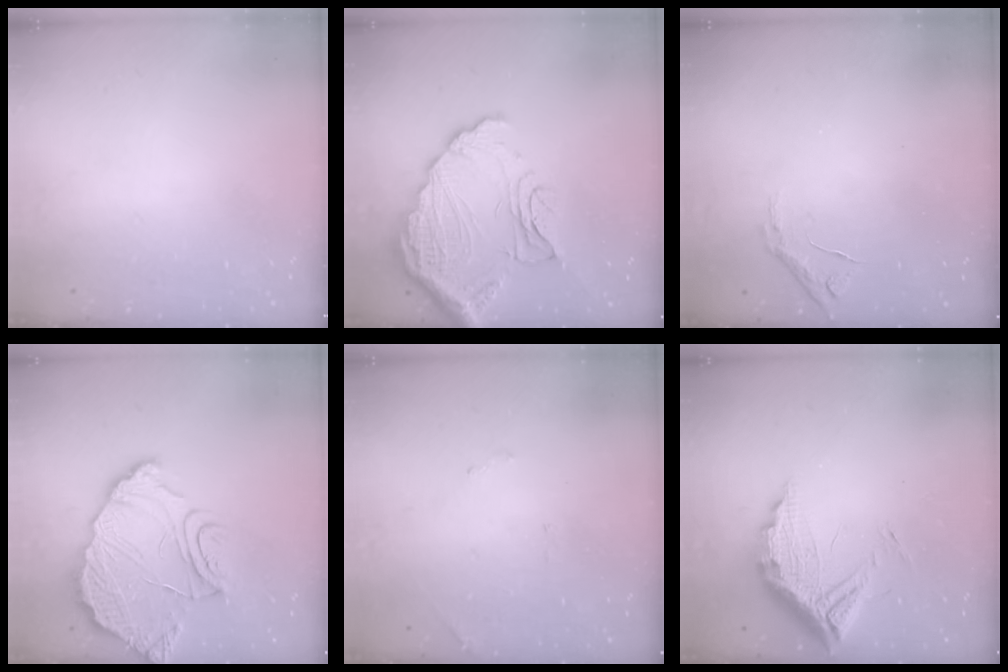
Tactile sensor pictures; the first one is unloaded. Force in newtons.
{"total": 15.5, "press": 15.4, "slide": 1.2}
{"total": 7.4, "press": 7.4, "slide": 0.5}
{"total": 17.2, "press": 17.2, "slide": 1.6}
{"total": 6.9, "press": 6.9, "slide": 0.2}
{"total": 13.4, "press": 13.4, "slide": 1.3}